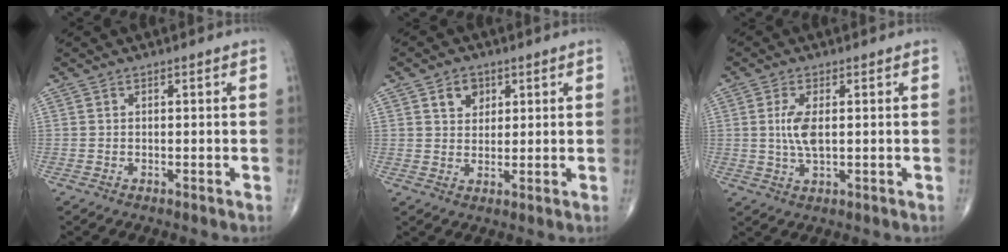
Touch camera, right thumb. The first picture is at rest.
{"total": 4.5, "force": [2.1, 3.4, 2.1], "torque": [-0.013, -0.011, 0.036]}
{"total": 5.2, "force": [0.6, 2.1, 4.7], "torque": [-0.101, -0.006, 0.014]}